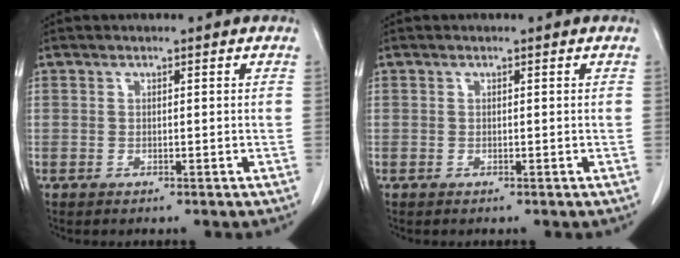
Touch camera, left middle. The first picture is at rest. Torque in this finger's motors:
{"motor_torque": [0.00, 0.00, 0.01, 0.00]}